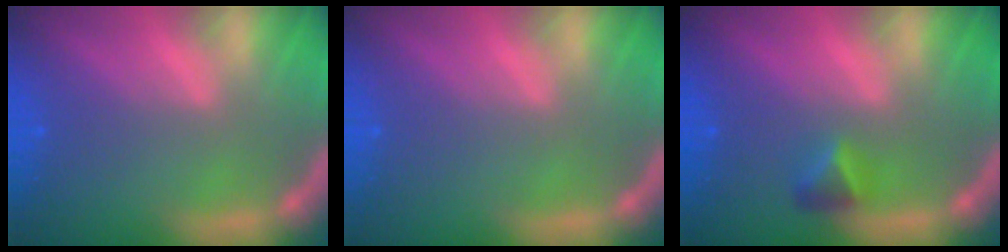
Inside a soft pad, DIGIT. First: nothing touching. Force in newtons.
{"total": 0.0}
{"total": 1.9}